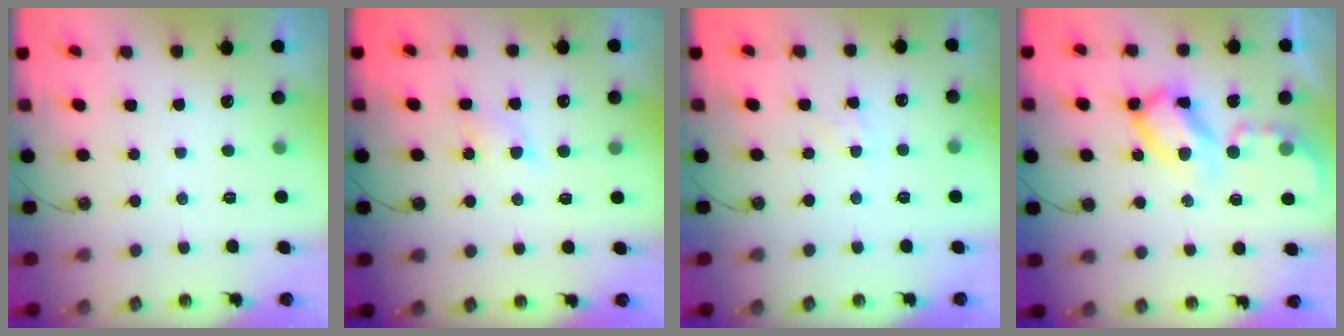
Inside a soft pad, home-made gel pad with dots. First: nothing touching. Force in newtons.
{"total": 5.5, "press": 5.4, "slide": 0.8}
{"total": 3.0, "press": 3.0, "slide": 0.4}
{"total": 13.1, "press": 13.1, "slide": 1.4}